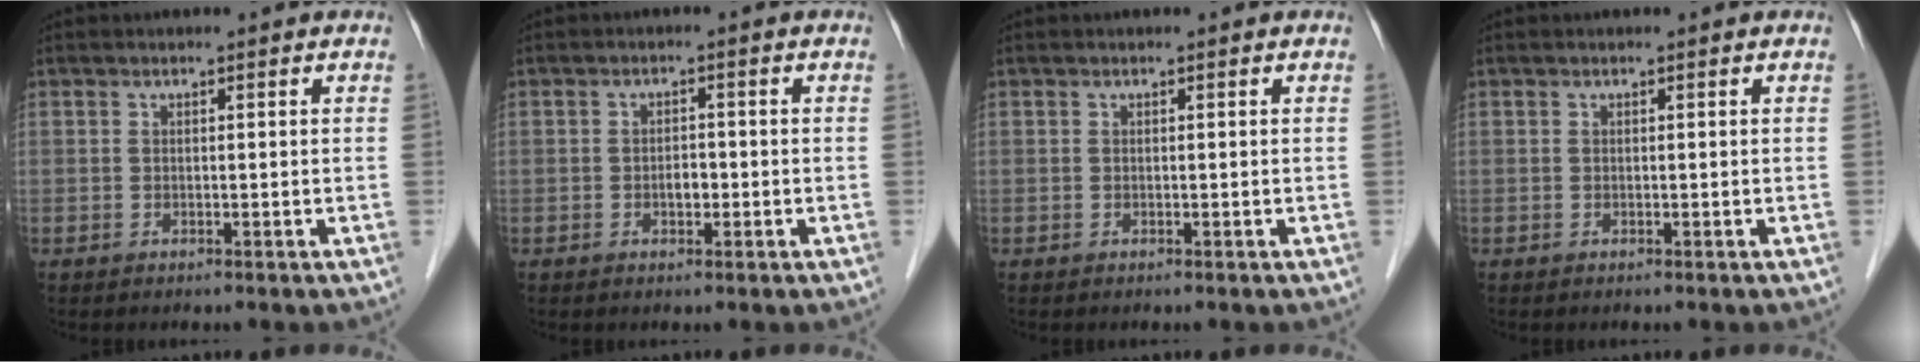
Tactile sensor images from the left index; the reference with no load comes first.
{"total": 1.8, "force": [-0.6, 1.0, 1.4], "torque": [-0.021, 0.004, -0.009]}
{"total": 0.0}
{"total": 0.0}